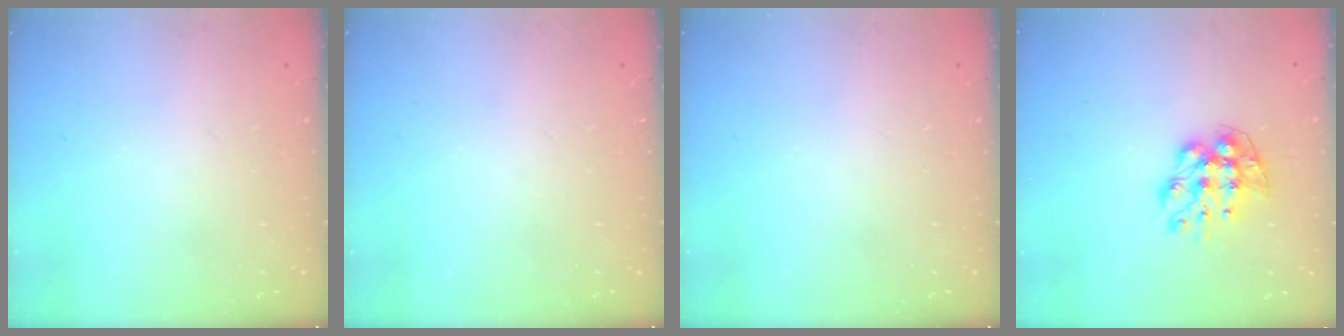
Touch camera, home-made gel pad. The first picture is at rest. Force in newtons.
{"total": 0.0}
{"total": 0.0}
{"total": 9.5, "press": 9.4, "slide": 0.9}